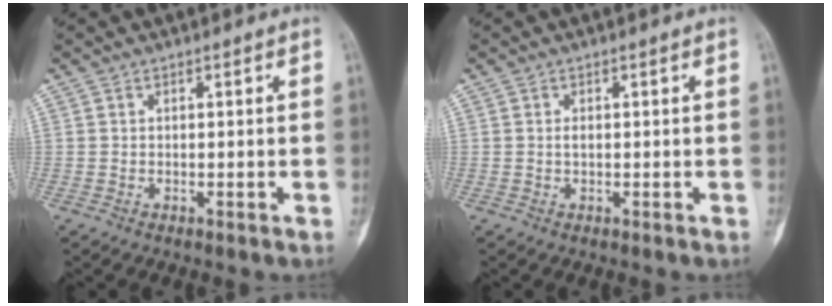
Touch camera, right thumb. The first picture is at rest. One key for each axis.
{"total": 0.8, "fx": 0.0, "fy": 0.4, "fz": 0.6, "tx": -0.015, "ty": 0.000, "tz": 0.000}